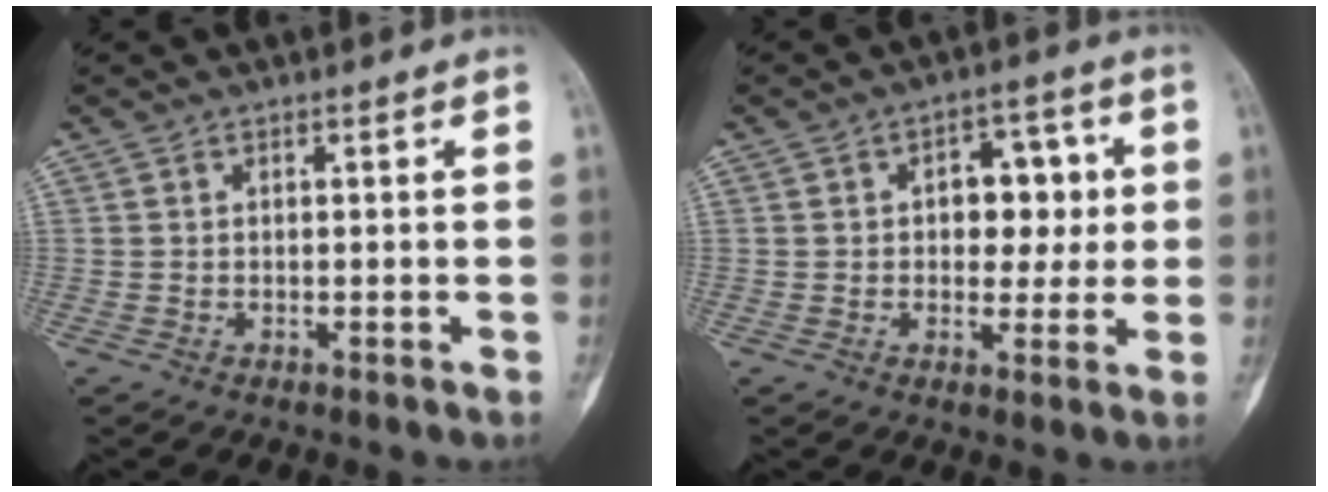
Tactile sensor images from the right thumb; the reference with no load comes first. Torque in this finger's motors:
{"motor_torque": [0.82, 0.80, 0.10, -0.20, 0.10]}